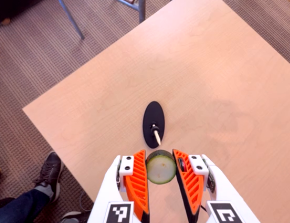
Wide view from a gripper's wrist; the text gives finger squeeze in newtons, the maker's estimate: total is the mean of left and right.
{"total": 9.7, "left": 10.0, "right": 9.4}